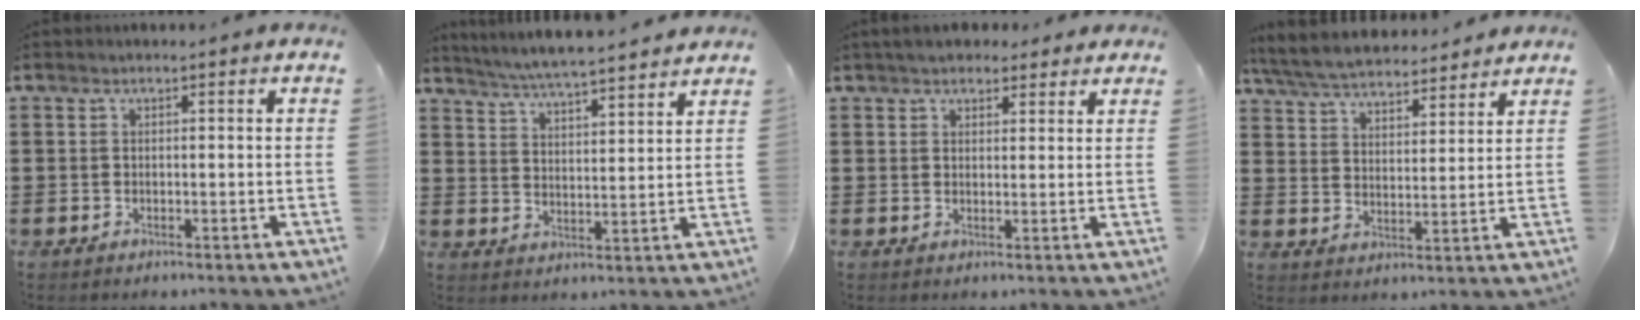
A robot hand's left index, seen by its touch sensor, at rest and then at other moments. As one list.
[{"total": 5.2, "force": [5.0, -0.4, 1.2], "torque": [-0.045, -0.029, 0.087]}, {"total": 3.5, "force": [3.0, 1.5, 1.0], "torque": [-0.028, 0.001, 0.056]}, {"total": 6.1, "force": [5.8, 0.8, 1.5], "torque": [-0.054, -0.026, 0.102]}]